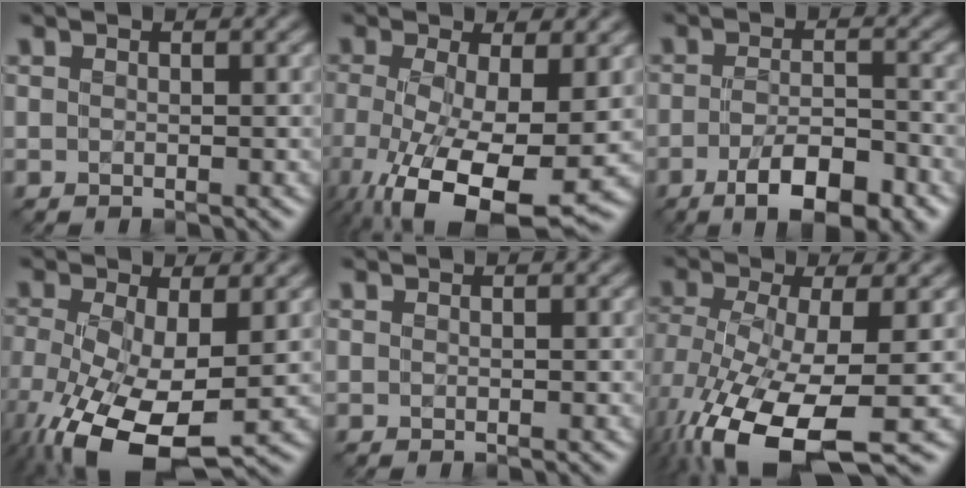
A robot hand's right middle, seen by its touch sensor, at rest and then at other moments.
{"total": 12.0, "force": [-4.2, 4.3, 10.4], "torque": [-0.186, -0.032, -0.063]}
{"total": 6.7, "force": [-3.7, 2.3, 5.1], "torque": [-0.084, -0.002, -0.058]}
{"total": 11.7, "force": [-3.7, 5.4, 9.7], "torque": [-0.203, -0.039, -0.051]}
{"total": 0.0}
{"total": 11.6, "force": [-4.6, 4.6, 9.6], "torque": [-0.203, -0.028, -0.073]}